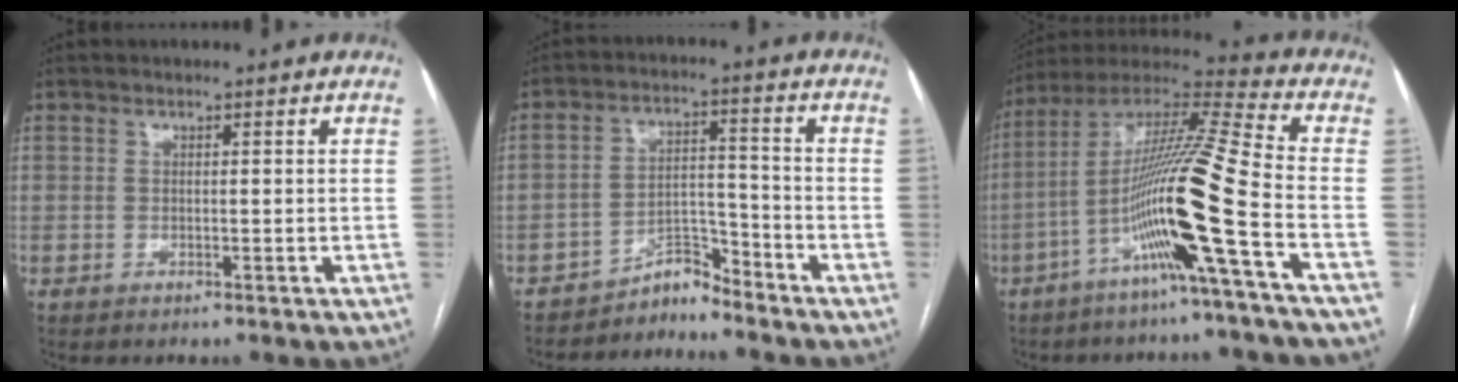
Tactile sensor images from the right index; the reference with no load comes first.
{"total": 4.4, "force": [-4.3, 0.9, -0.1], "torque": [0.013, 0.018, -0.071]}
{"total": 17.0, "force": [-6.2, -1.9, 15.8], "torque": [-0.300, -0.002, -0.124]}